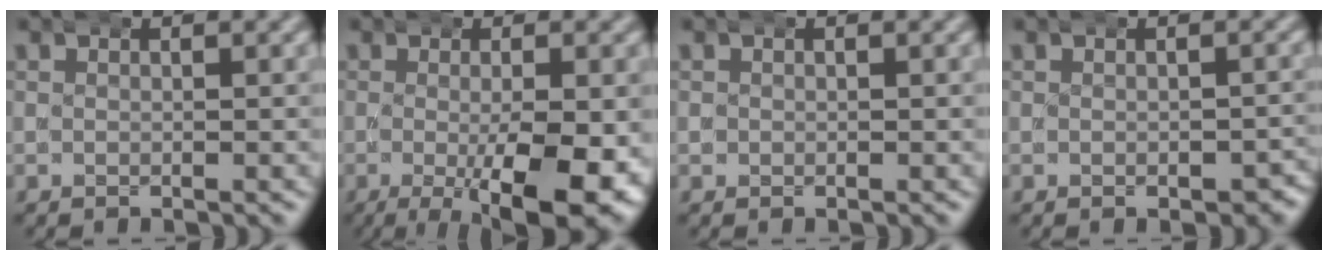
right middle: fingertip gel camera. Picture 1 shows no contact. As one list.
[{"total": 9.7, "force": [-3.1, 3.0, 8.7], "torque": [-0.136, -0.025, -0.036]}, {"total": 0.6, "force": [-0.1, 0.6, 0.0], "torque": [-0.005, -0.001, -0.001]}, {"total": 1.9, "force": [-0.9, 1.1, 1.2], "torque": [-0.010, -0.006, -0.013]}]